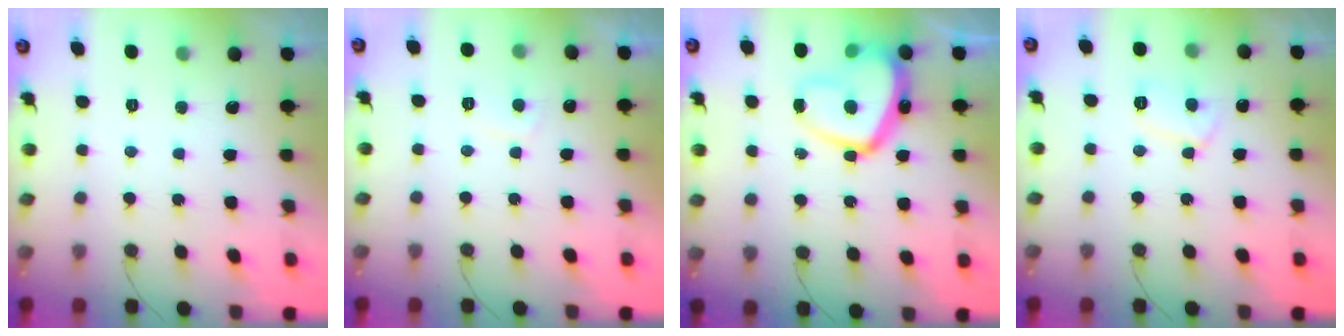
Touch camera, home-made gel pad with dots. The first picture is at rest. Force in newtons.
{"total": 2.1, "press": 2.0, "slide": 0.6}
{"total": 15.7, "press": 15.6, "slide": 1.5}
{"total": 6.6, "press": 6.6, "slide": 0.5}